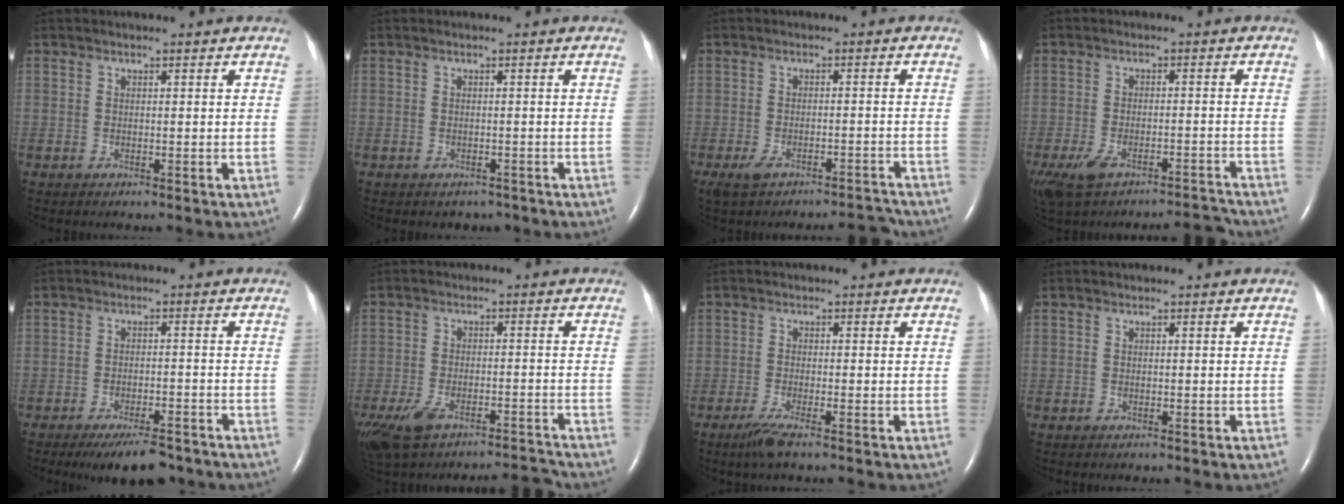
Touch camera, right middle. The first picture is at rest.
{"total": 1.7, "force": [-1.4, 1.0, 0.1], "torque": [-0.003, 0.002, -0.018]}
{"total": 5.6, "force": [-4.9, 1.3, 2.3], "torque": [-0.039, 0.003, -0.080]}
{"total": 8.2, "force": [-7.0, 1.6, 3.8], "torque": [-0.075, 0.006, -0.119]}
{"total": 7.8, "force": [-6.3, 2.2, 3.9], "torque": [-0.056, -0.007, -0.098]}
{"total": 9.7, "force": [-8.4, 1.6, 4.5], "torque": [-0.093, 0.010, -0.143]}
{"total": 3.0, "force": [-2.0, 0.0, 2.2], "torque": [-0.055, -0.011, -0.044]}
{"total": 0.0}